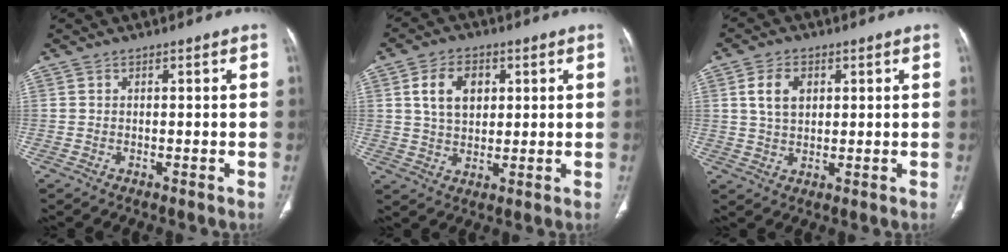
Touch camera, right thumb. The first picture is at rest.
{"total": 8.1, "force": [2.4, 5.4, 5.4], "torque": [-0.075, -0.007, 0.043]}
{"total": 5.8, "force": [1.8, 3.9, 4.0], "torque": [-0.062, -0.005, 0.034]}